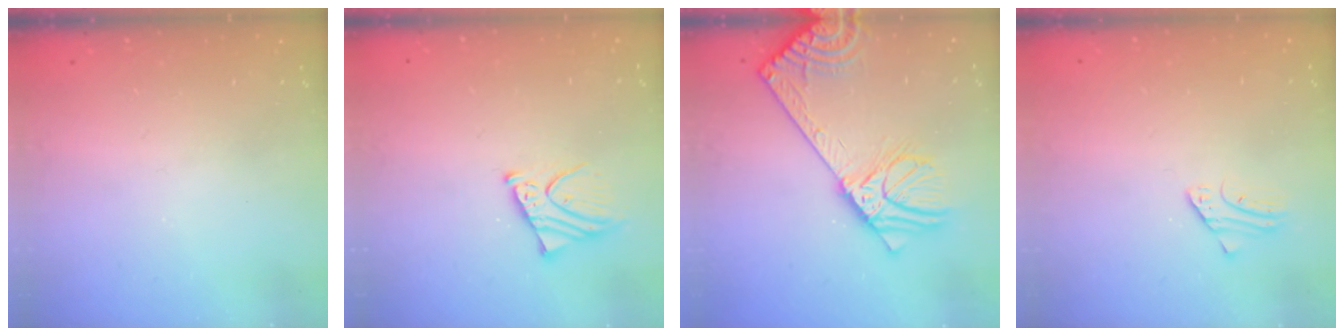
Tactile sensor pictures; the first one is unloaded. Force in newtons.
{"total": 5.6, "press": 5.6, "slide": 0.6}
{"total": 16.7, "press": 16.2, "slide": 4.1}
{"total": 2.0, "press": 2.0, "slide": 0.1}